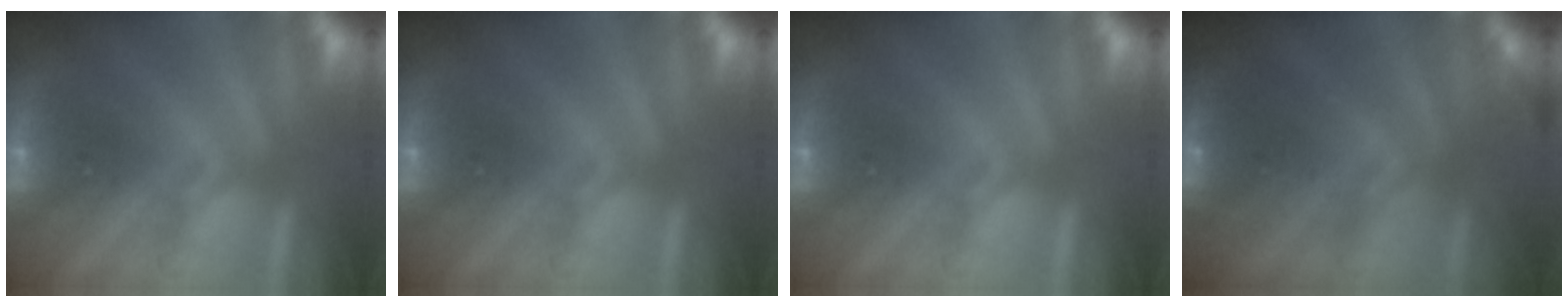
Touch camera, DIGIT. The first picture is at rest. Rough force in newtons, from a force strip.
{"total": 0.0}
{"total": 0.0}
{"total": 7.6}